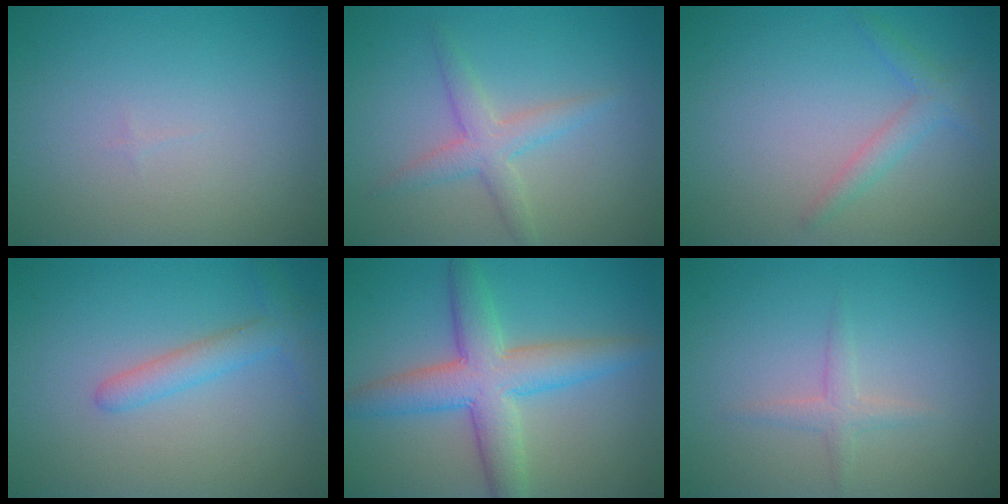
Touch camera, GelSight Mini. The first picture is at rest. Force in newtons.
{"total": 2.8, "press": 2.8, "slide": 0.0}
{"total": 1.9, "press": 1.9, "slide": 0.0}
{"total": 2.4, "press": 2.4, "slide": 0.1}
{"total": 6.6, "press": 6.6, "slide": 0.3}
{"total": 1.4, "press": 1.4, "slide": 0.1}